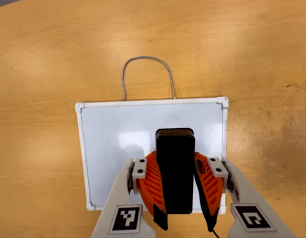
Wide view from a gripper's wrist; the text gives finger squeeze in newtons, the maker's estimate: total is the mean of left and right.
{"total": 10.8, "left": 9.2, "right": 12.5}